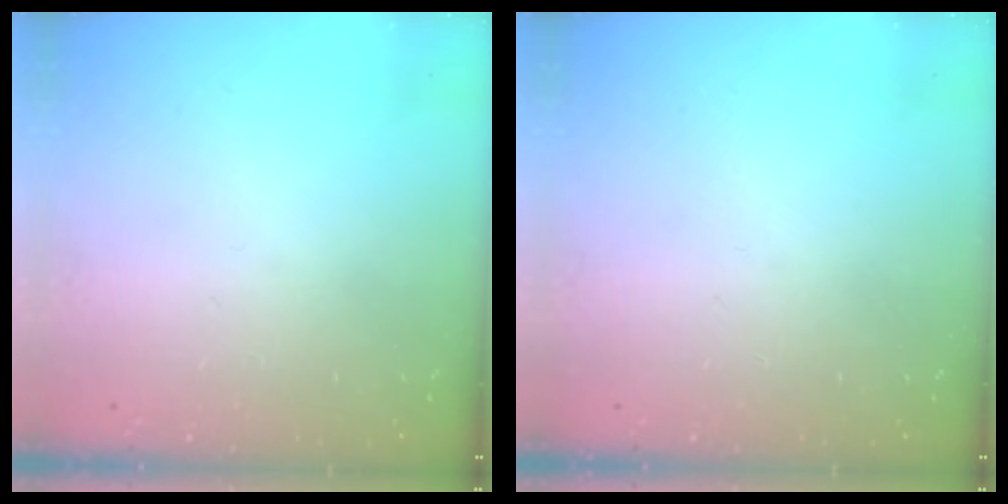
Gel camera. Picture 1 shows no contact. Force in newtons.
{"total": 0.0}